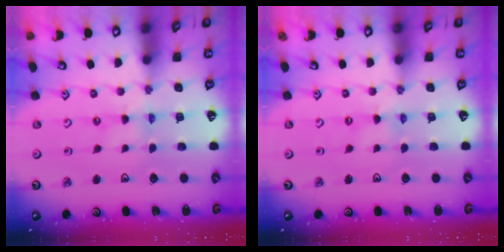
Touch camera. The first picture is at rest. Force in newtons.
{"total": 0.0}